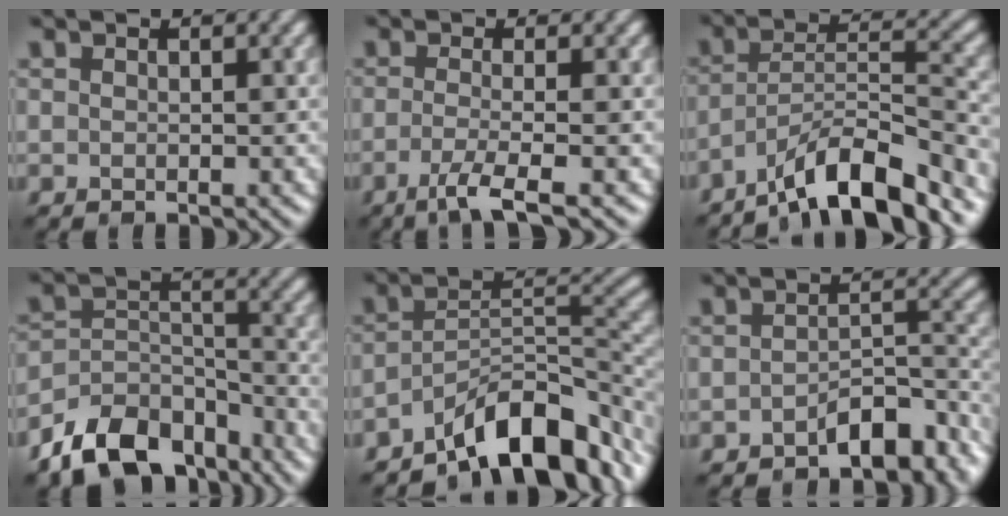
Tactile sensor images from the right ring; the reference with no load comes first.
{"total": 3.7, "force": [-1.7, 0.8, 3.1], "torque": [-0.050, -0.006, -0.046]}
{"total": 8.6, "force": [-6.5, 1.9, 5.3], "torque": [-0.081, 0.007, -0.119]}
{"total": 9.0, "force": [-6.8, 4.7, 3.6], "torque": [-0.058, -0.003, -0.125]}
{"total": 10.1, "force": [-6.8, 3.6, 6.5], "torque": [-0.084, 0.006, -0.122]}
{"total": 5.5, "force": [-3.8, 2.4, 3.3], "torque": [-0.036, 0.006, -0.062]}